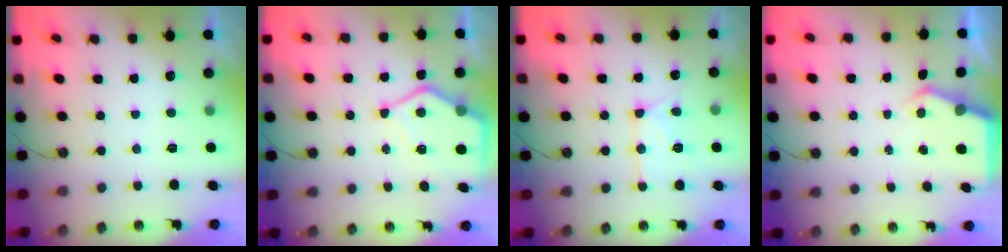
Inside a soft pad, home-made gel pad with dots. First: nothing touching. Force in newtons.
{"total": 9.5, "press": 9.4, "slide": 1.1}
{"total": 13.7, "press": 13.6, "slide": 0.8}
{"total": 3.9, "press": 3.9, "slide": 0.5}